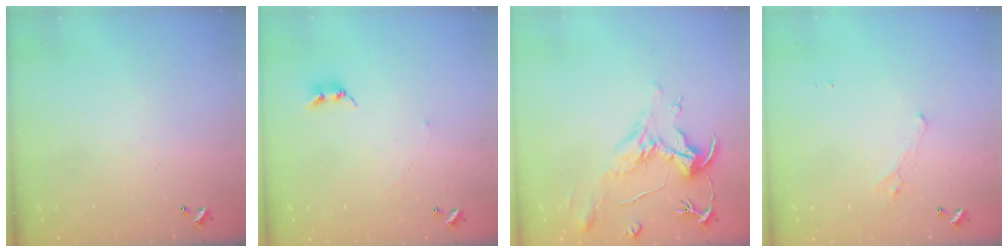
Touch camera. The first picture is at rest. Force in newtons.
{"total": 2.4, "press": 2.4, "slide": 0.2}
{"total": 2.1, "press": 1.6, "slide": 1.3}
{"total": 0.8, "press": 0.4, "slide": 0.7}